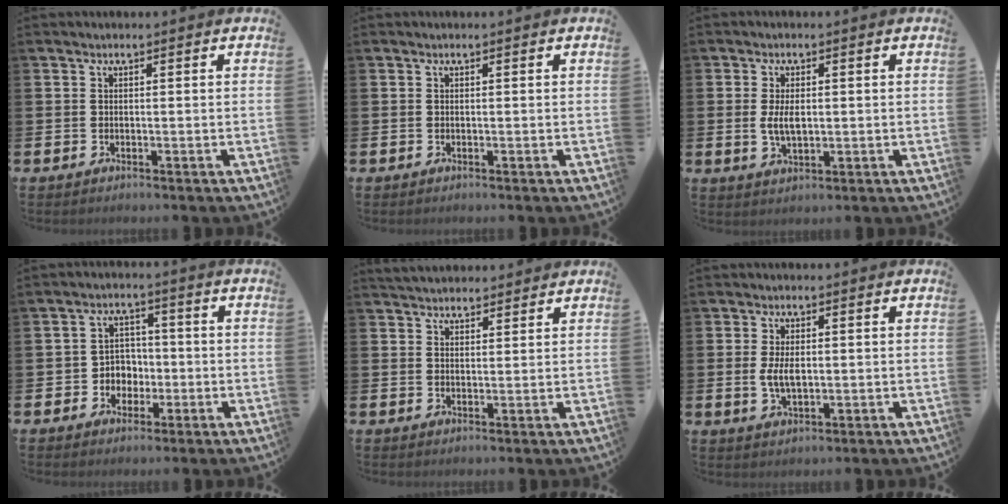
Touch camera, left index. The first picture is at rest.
{"total": 0.0}
{"total": 3.7, "force": [0.2, 1.9, 3.1], "torque": [-0.049, 0.001, 0.000]}
{"total": 3.6, "force": [-0.7, 3.4, 0.8], "torque": [-0.023, 0.003, -0.021]}
{"total": 3.3, "force": [3.2, 0.8, 0.0], "torque": [-0.007, -0.013, 0.061]}
{"total": 3.6, "force": [0.1, 1.9, 3.1], "torque": [-0.047, 0.002, -0.002]}